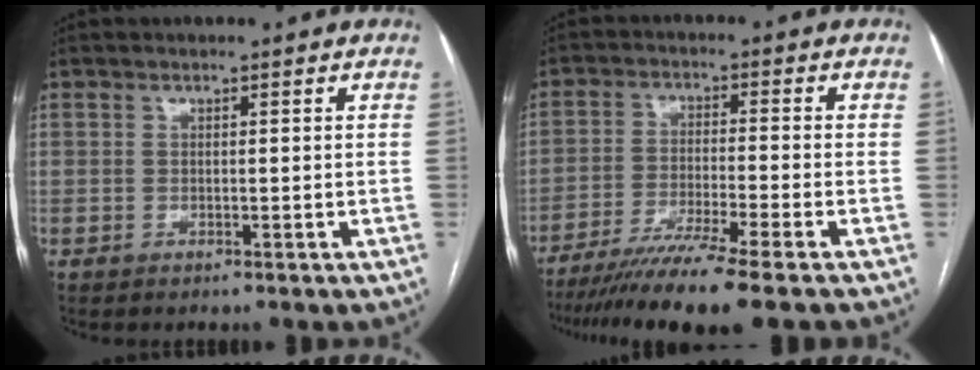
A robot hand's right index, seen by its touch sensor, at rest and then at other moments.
{"total": 11.9, "force": [-9.4, -1.8, 7.0], "torque": [-0.109, -0.035, -0.152]}